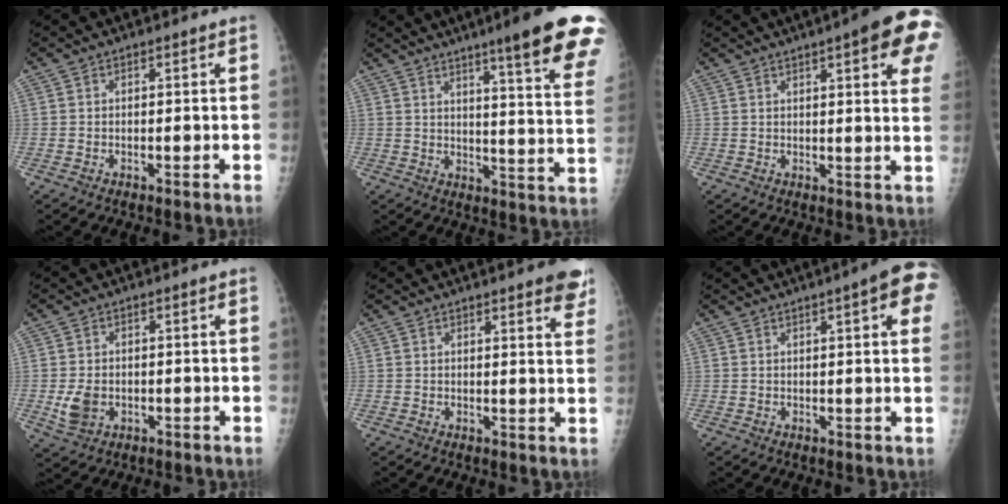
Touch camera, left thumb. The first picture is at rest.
{"total": 21.0, "force": [13.9, 1.8, 15.6], "torque": [-0.185, -0.069, 0.172]}
{"total": 15.0, "force": [7.2, 3.1, 12.8], "torque": [-0.142, -0.014, 0.077]}
{"total": 4.6, "force": [-1.0, 3.5, 2.9], "torque": [-0.048, 0.001, -0.010]}
{"total": 7.0, "force": [4.9, 1.5, 4.8], "torque": [-0.036, -0.017, 0.049]}
{"total": 8.8, "force": [3.5, 1.6, 7.9], "torque": [-0.082, 0.001, 0.033]}